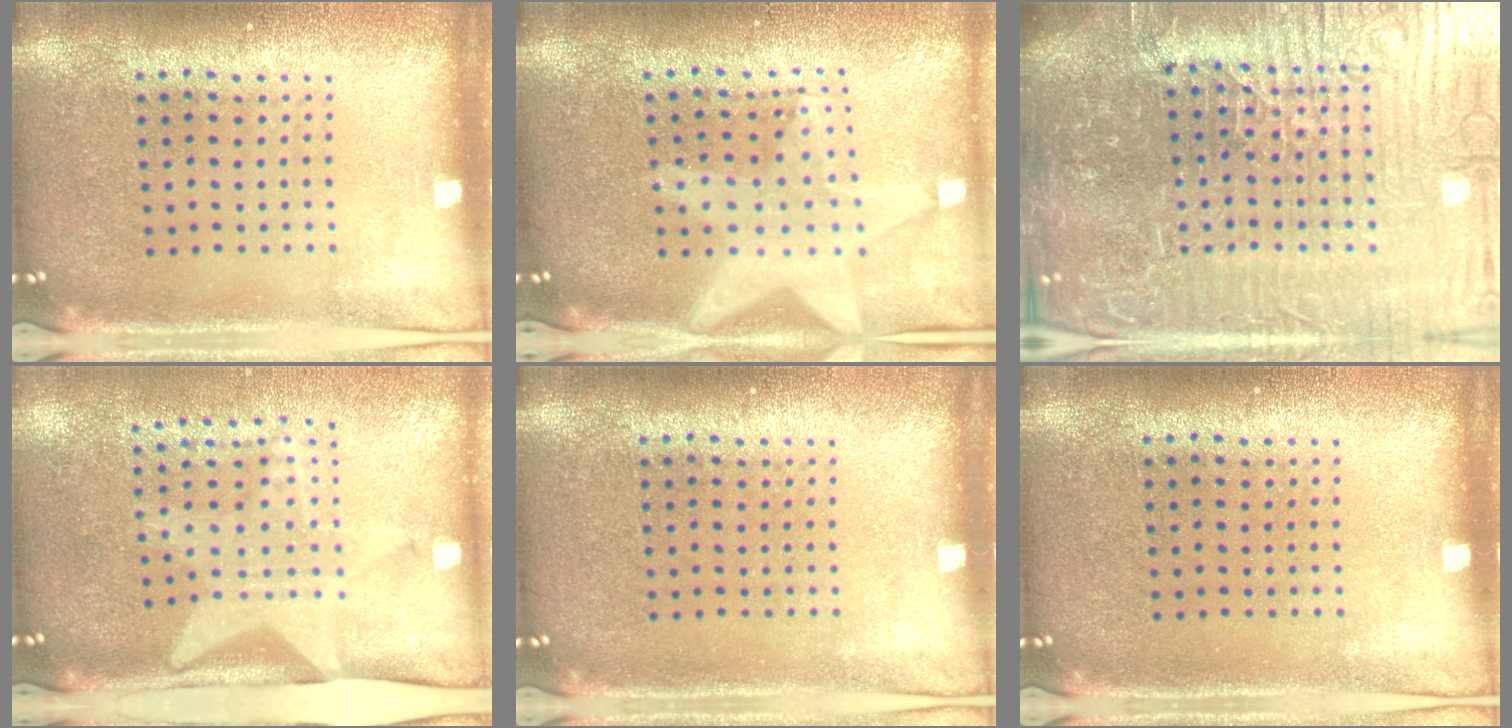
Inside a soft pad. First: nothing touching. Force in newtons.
{"total": 2.1, "press": 1.7, "slide": 1.2}
{"total": 7.8, "press": 6.9, "slide": 3.5}
{"total": 1.9, "press": 1.5, "slide": 1.1}
{"total": 0.0}
{"total": 0.0}